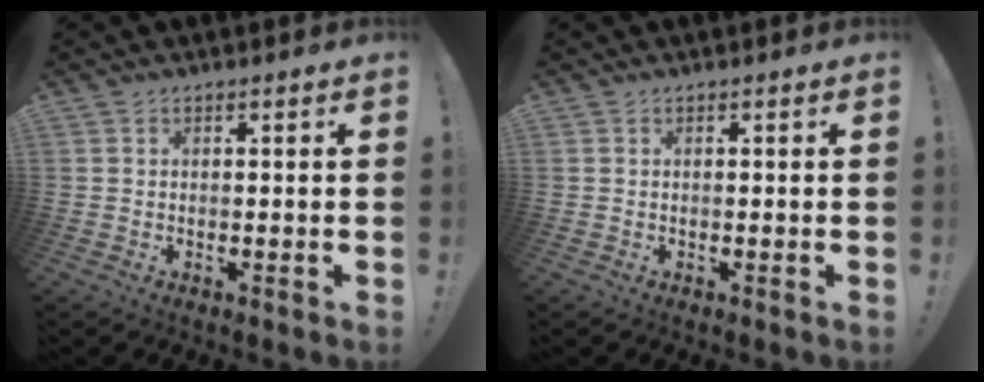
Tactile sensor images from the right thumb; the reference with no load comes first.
{"total": 0.0}